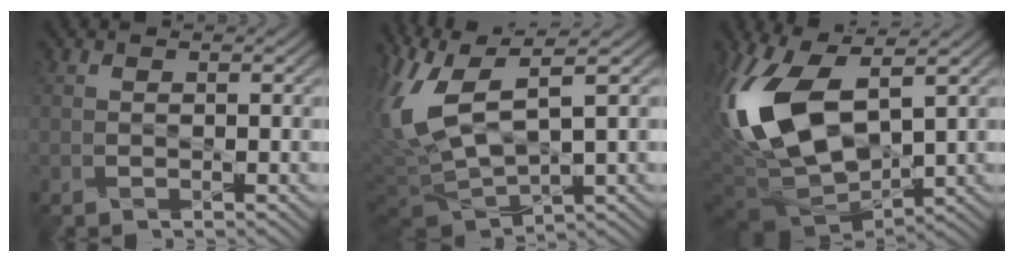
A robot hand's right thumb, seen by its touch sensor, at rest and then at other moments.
{"total": 13.6, "force": [1.5, 4.7, 12.6], "torque": [-0.304, 0.004, 0.037]}
{"total": 16.4, "force": [1.6, 7.4, 14.6], "torque": [-0.328, -0.001, 0.032]}